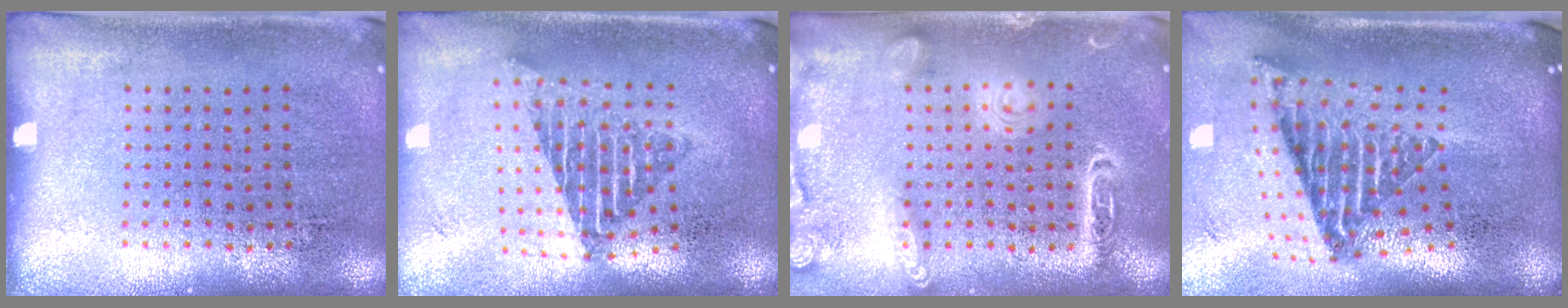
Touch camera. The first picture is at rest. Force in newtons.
{"total": 1.9, "press": 1.5, "slide": 1.1}
{"total": 3.3, "press": 3.3, "slide": 0.3}
{"total": 2.6, "press": 1.7, "slide": 2.0}